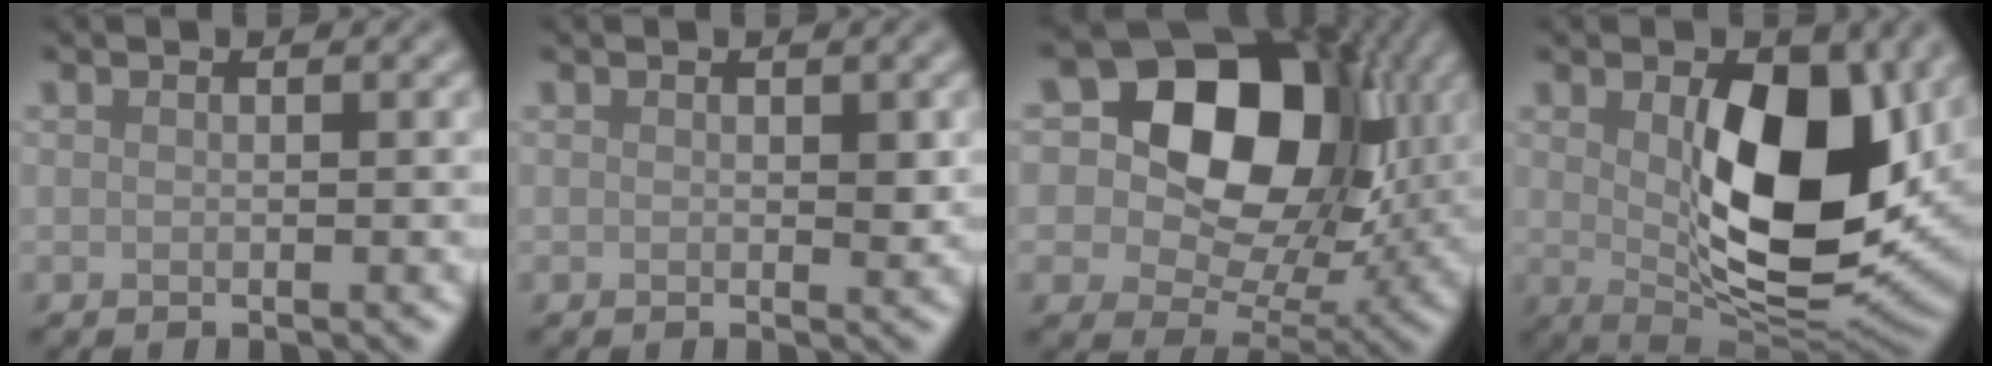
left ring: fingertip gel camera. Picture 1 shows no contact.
{"total": 1.1, "force": [0.2, 0.6, 0.9], "torque": [-0.009, -0.005, 0.003]}
{"total": 14.6, "force": [4.3, 9.8, 9.9], "torque": [-0.146, 0.017, 0.066]}
{"total": 11.3, "force": [1.4, 5.4, 9.9], "torque": [-0.151, -0.011, 0.033]}